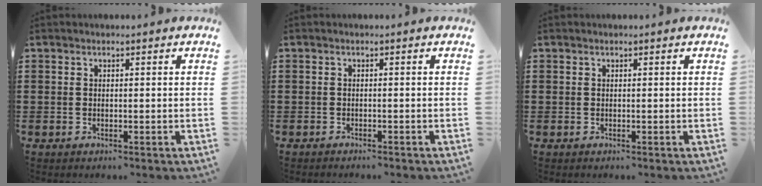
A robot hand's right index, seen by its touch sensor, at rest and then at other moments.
{"total": 0.7, "force": [-0.7, 0.1, 0.0], "torque": [-0.002, 0.000, -0.016]}
{"total": 0.0}